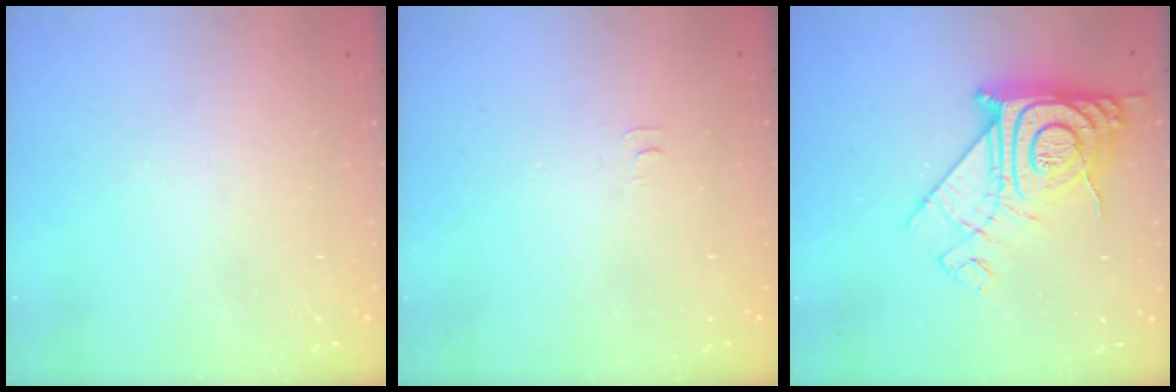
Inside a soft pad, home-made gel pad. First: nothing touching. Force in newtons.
{"total": 4.6, "press": 4.5, "slide": 0.6}
{"total": 16.0, "press": 15.9, "slide": 1.3}